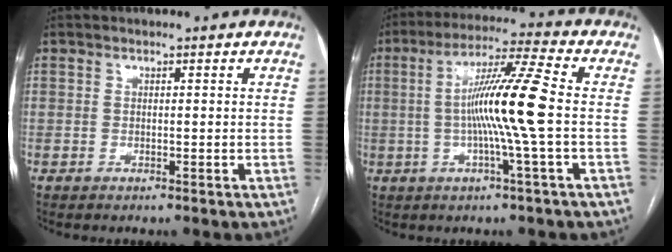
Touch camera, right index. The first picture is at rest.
{"total": 11.7, "force": [-0.6, -1.5, 11.6], "torque": [-0.212, 0.004, -0.016]}